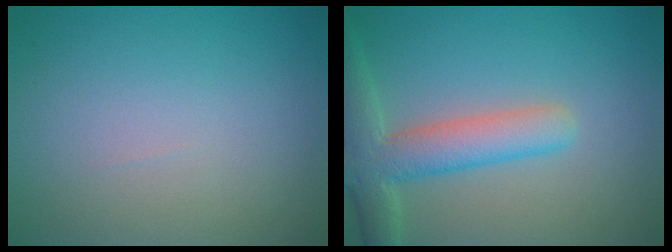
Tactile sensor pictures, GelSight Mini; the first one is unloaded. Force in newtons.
{"total": 5.5, "press": 5.5, "slide": 0.3}